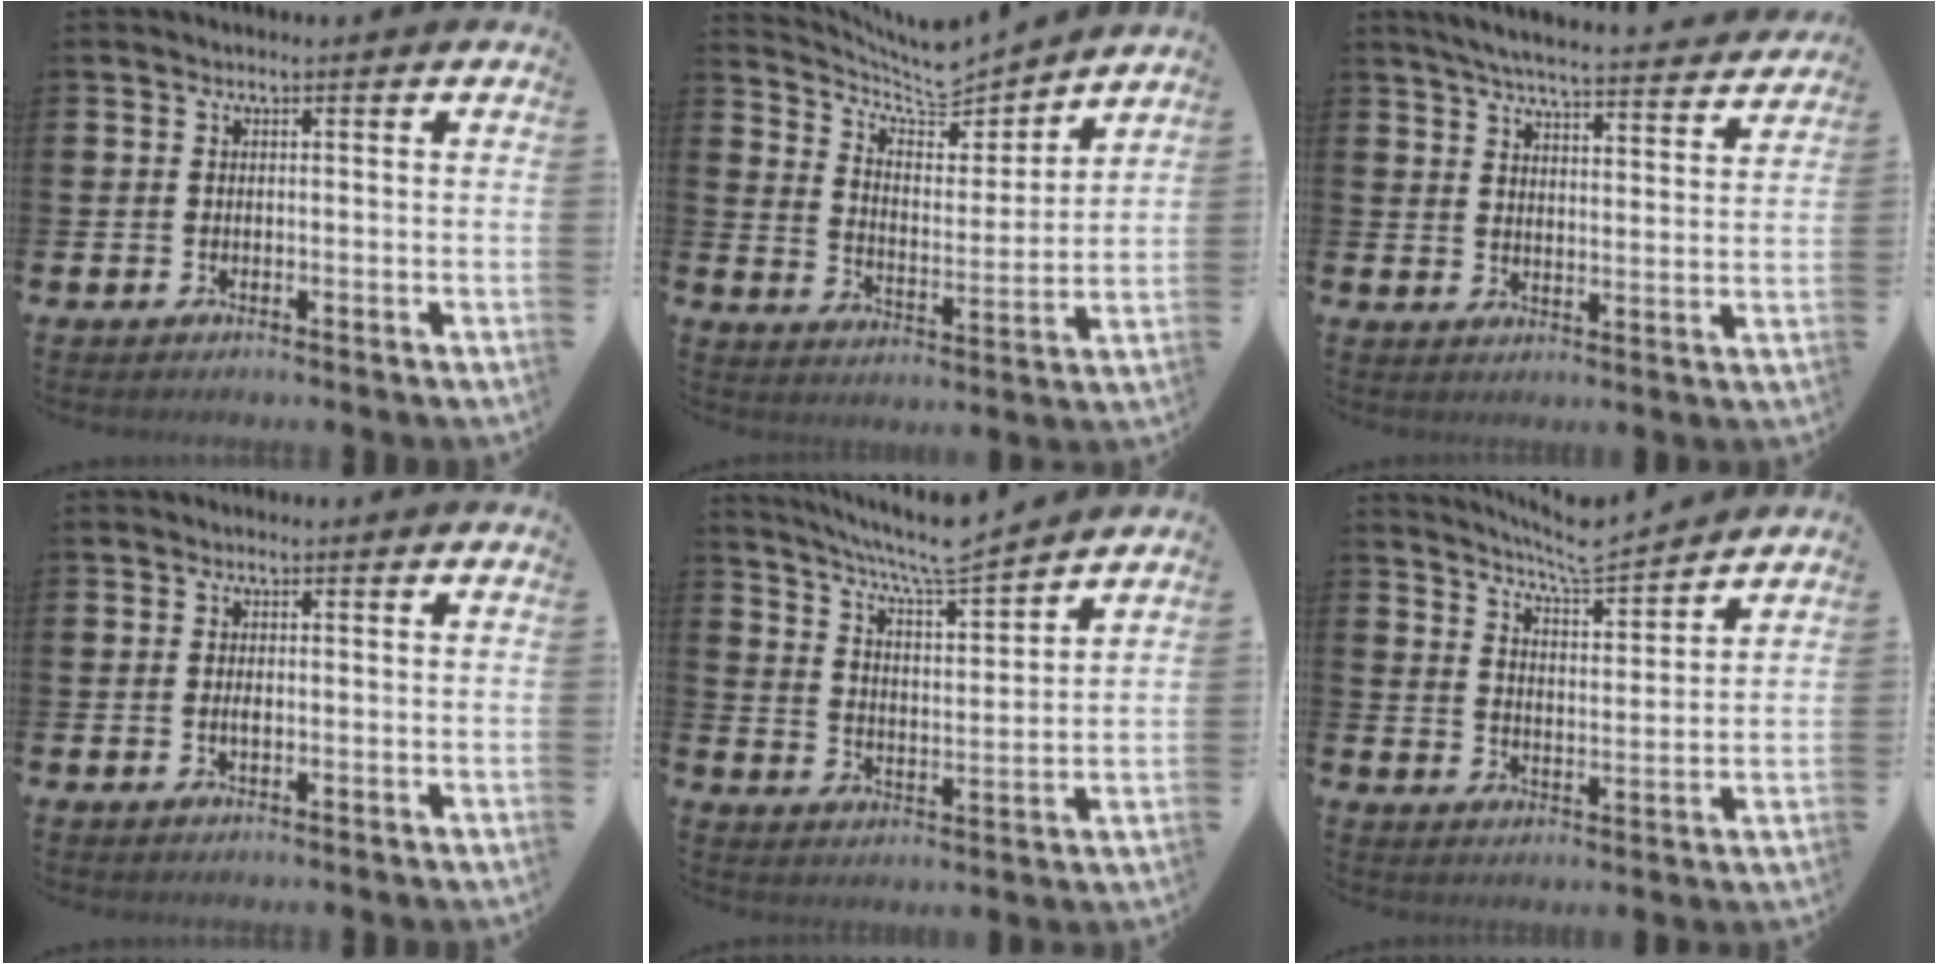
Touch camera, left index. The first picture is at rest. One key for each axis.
{"total": 7.6, "fx": 7.2, "fy": 1.6, "fz": 1.7, "tx": -0.056, "ty": -0.061, "tz": 0.122}
{"total": 5.9, "fx": 5.6, "fy": 0.4, "fz": 1.7, "tx": -0.053, "ty": -0.039, "tz": 0.097}
{"total": 1.0, "fx": -0.2, "fy": 0.3, "fz": 0.9, "tx": -0.016, "ty": 0.000, "tz": -0.004}
{"total": 7.7, "fx": 7.3, "fy": 0.4, "fz": 2.6, "tx": -0.081, "ty": -0.048, "tz": 0.127}
{"total": 6.5, "fx": 6.3, "fy": 0.2, "fz": 1.3, "tx": -0.045, "ty": -0.042, "tz": 0.111}